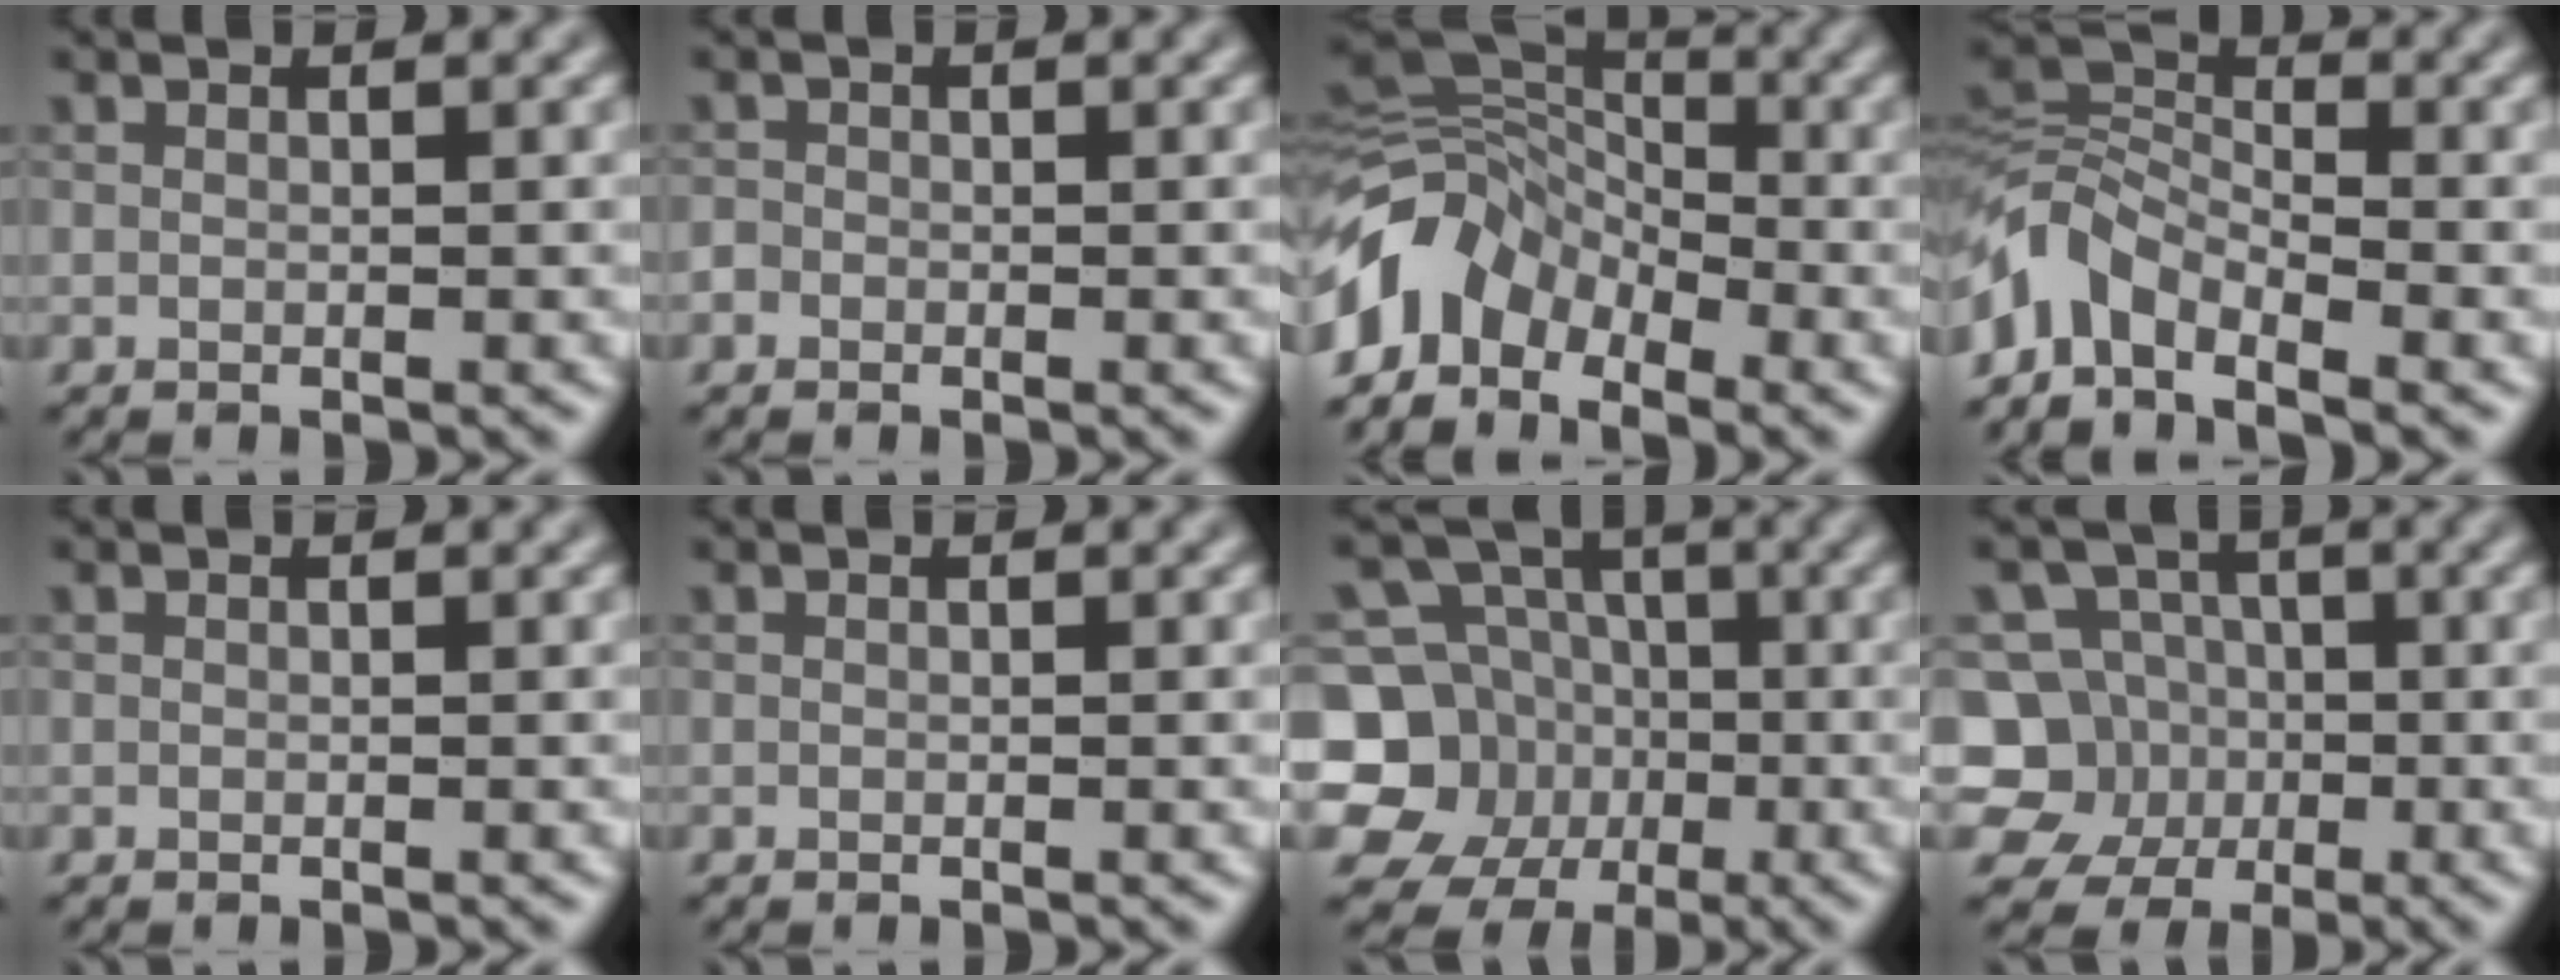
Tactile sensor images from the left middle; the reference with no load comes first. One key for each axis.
{"total": 0.7, "fx": -0.4, "fy": 0.5, "fz": 0.0, "tx": 0.002, "ty": -0.002, "tz": -0.008}
{"total": 7.0, "fx": -4.2, "fy": 4.3, "fz": 3.5, "tx": -0.066, "ty": 0.002, "tz": -0.098}
{"total": 5.3, "fx": -3.4, "fy": 2.7, "fz": 3.0, "tx": -0.052, "ty": 0.005, "tz": -0.084}
{"total": 0.0}
{"total": 0.0}
{"total": 8.8, "fx": -1.7, "fy": 8.1, "fz": 3.1, "tx": -0.060, "ty": -0.006, "tz": -0.061}
{"total": 8.2, "fx": -1.9, "fy": 7.7, "fz": 2.1, "tx": -0.035, "ty": 0.019, "tz": -0.065}